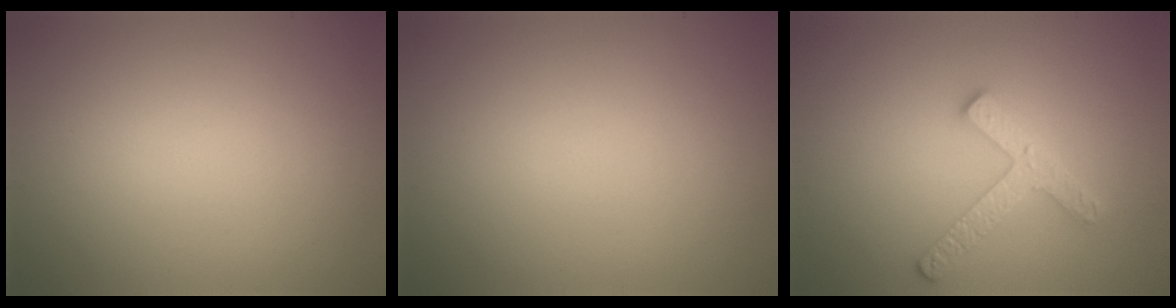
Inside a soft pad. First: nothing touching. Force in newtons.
{"total": 0.0}
{"total": 2.6, "press": 2.6, "slide": 0.4}